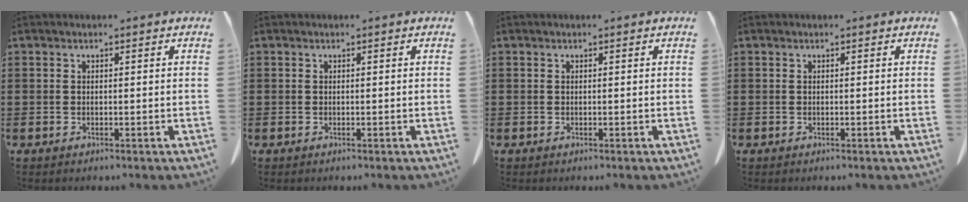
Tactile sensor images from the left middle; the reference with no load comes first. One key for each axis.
{"total": 0.0}
{"total": 0.0}
{"total": 0.0}